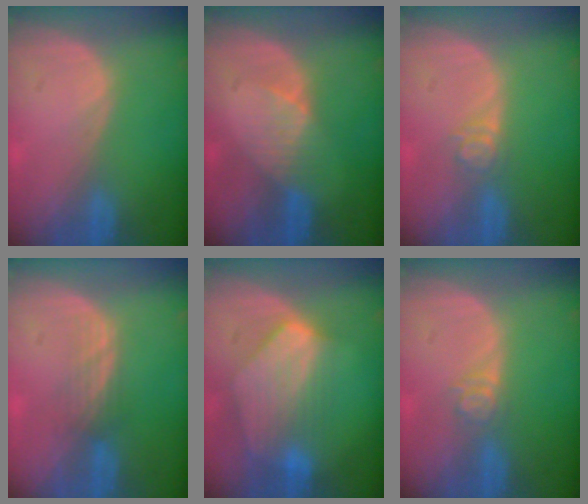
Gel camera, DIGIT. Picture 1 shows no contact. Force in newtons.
{"total": 3.1, "press": 3.1, "slide": 0.3}
{"total": 3.0, "press": 2.5, "slide": 1.7}
{"total": 2.8, "press": 2.5, "slide": 1.2}
{"total": 8.2, "press": 7.6, "slide": 3.0}
{"total": 3.0, "press": 2.5, "slide": 1.7}